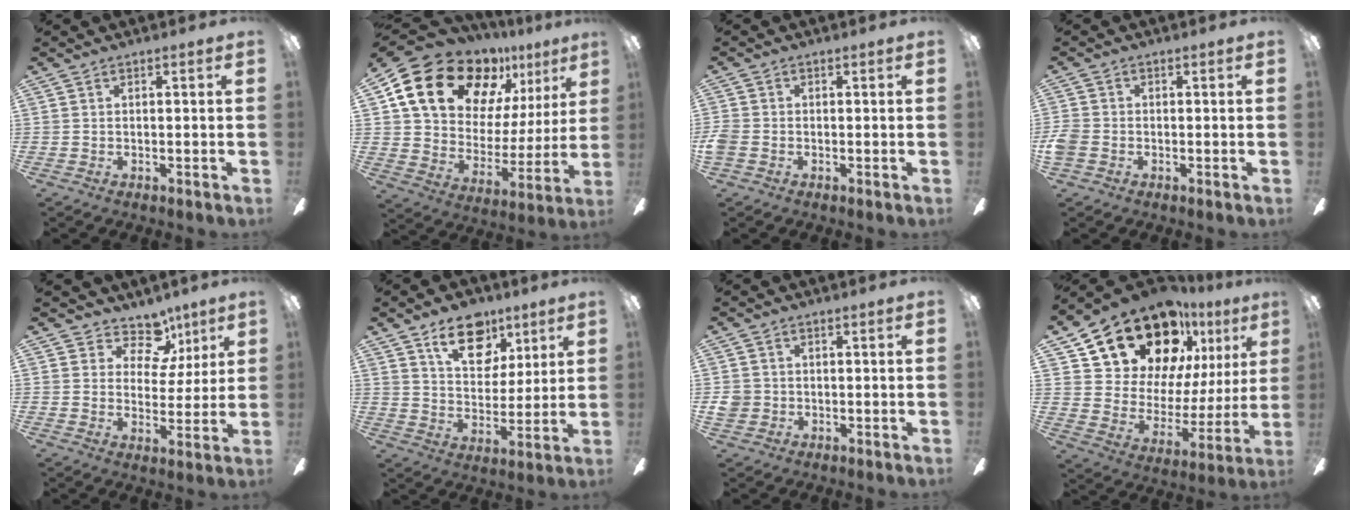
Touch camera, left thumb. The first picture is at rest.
{"total": 20.8, "force": [13.4, 12.8, 9.5], "torque": [-0.169, -0.079, 0.255]}
{"total": 2.5, "force": [-0.9, 2.0, 1.3], "torque": [-0.027, 0.006, -0.017]}
{"total": 3.5, "force": [-1.2, 2.7, 1.9], "torque": [-0.035, 0.008, -0.021]}
{"total": 9.5, "force": [6.3, 6.2, 3.5], "torque": [-0.059, -0.040, 0.120]}
{"total": 14.4, "force": [8.7, 8.8, 7.3], "torque": [-0.098, -0.037, 0.156]}
{"total": 3.3, "force": [-0.3, 3.2, 0.9], "torque": [-0.010, 0.006, -0.004]}
{"total": 21.5, "force": [16.5, 10.2, 9.3], "torque": [-0.172, -0.109, 0.304]}